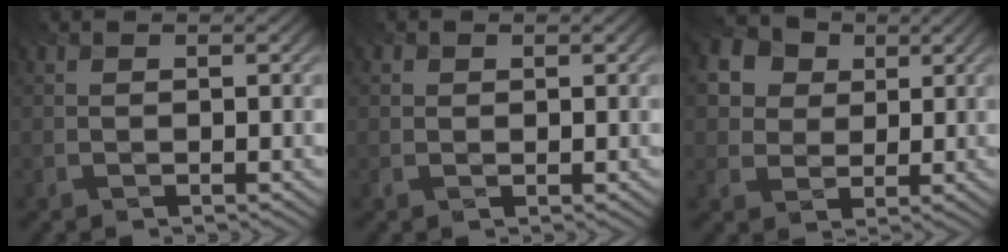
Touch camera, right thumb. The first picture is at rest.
{"total": 0.7, "force": [0.2, 0.6, -0.2], "torque": [0.003, 0.001, 0.013]}
{"total": 9.7, "force": [4.0, 7.8, 4.0], "torque": [-0.140, 0.021, 0.072]}